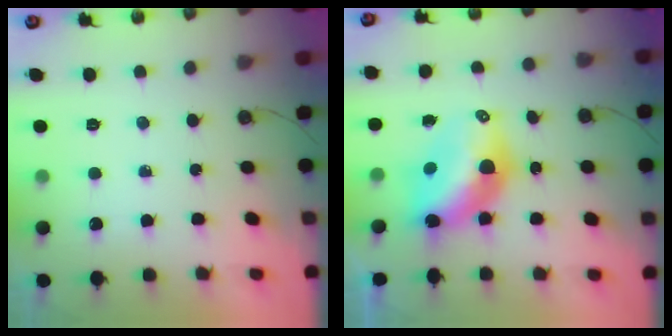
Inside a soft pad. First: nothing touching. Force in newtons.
{"total": 9.5, "press": 9.4, "slide": 0.8}